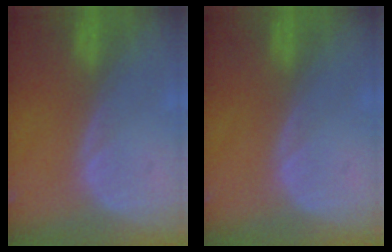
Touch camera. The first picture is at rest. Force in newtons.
{"total": 0.0}